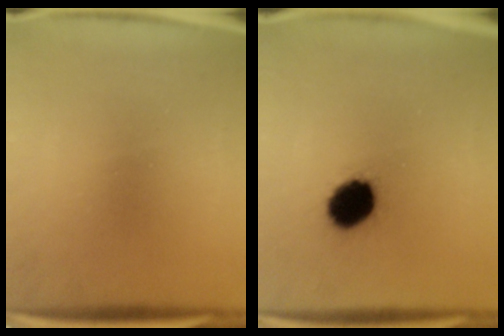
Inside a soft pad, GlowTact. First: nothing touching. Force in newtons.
{"total": 10.2}